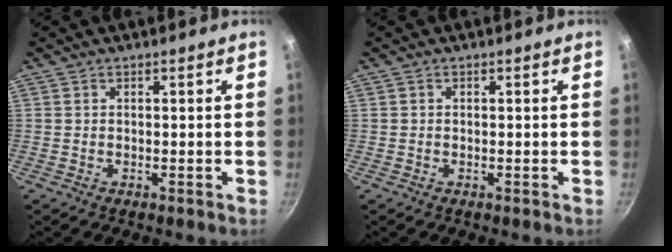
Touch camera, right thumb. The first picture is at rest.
{"total": 0.0}